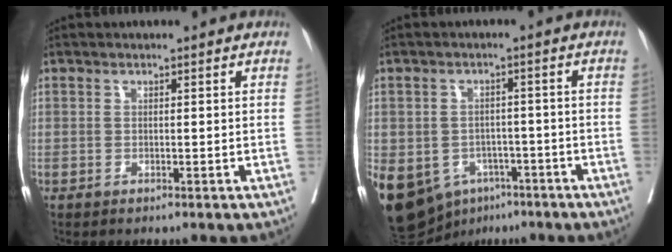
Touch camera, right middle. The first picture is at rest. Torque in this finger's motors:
{"motor_torque": [1.22, -0.92, 1.05, 0.21]}